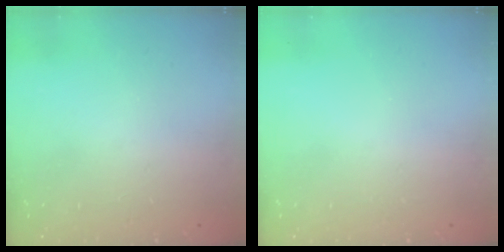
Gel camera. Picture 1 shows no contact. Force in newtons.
{"total": 0.0}